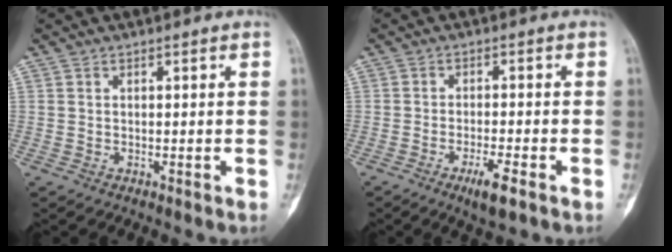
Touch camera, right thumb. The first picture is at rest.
{"total": 4.9, "force": [-2.6, 0.8, 4.0], "torque": [-0.073, 0.004, -0.044]}